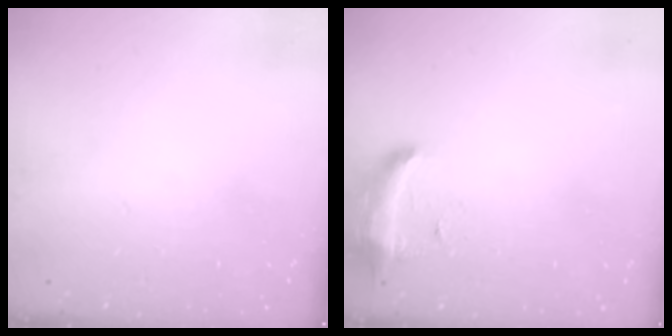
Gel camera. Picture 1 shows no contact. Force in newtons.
{"total": 12.2, "press": 9.7, "slide": 7.4}